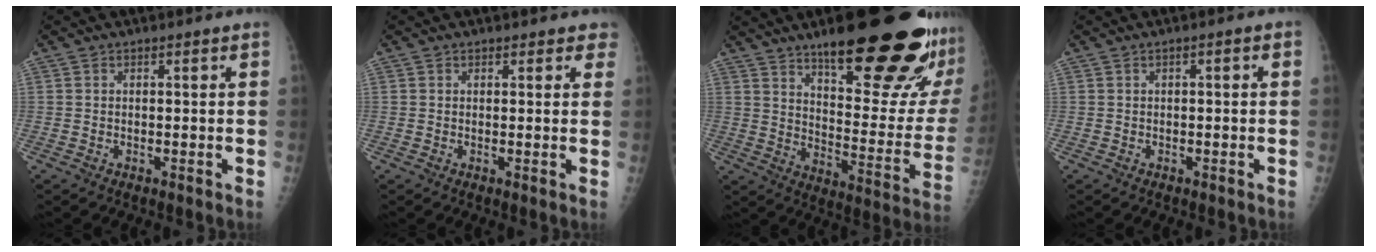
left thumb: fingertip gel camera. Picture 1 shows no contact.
{"total": 2.3, "force": [1.8, 1.4, 0.1], "torque": [0.030, -0.007, 0.007]}
{"total": 28.9, "force": [18.5, 7.3, 20.9], "torque": [-0.235, -0.085, 0.269]}
{"total": 1.0, "force": [0.1, 0.3, 0.9], "torque": [-0.013, 0.005, -0.001]}